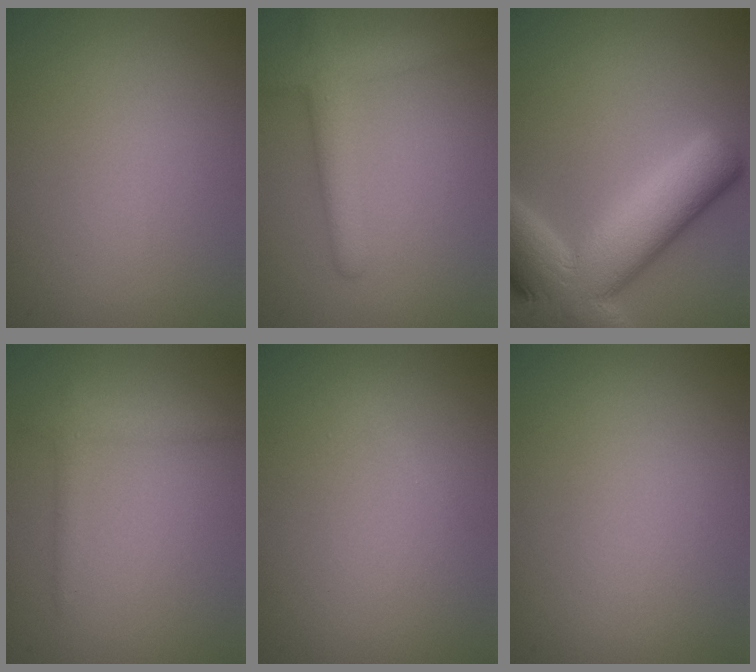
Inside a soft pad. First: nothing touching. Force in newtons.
{"total": 4.2, "press": 4.2, "slide": 0.2}
{"total": 12.5, "press": 12.5, "slide": 0.5}
{"total": 1.7, "press": 1.7, "slide": 0.1}
{"total": 0.6, "press": 0.6, "slide": 0.0}
{"total": 0.0}